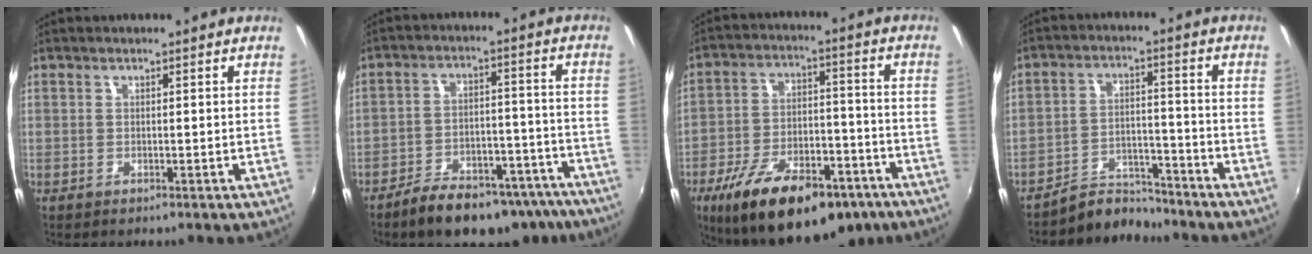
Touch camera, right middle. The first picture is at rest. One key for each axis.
{"total": 18.6, "fx": -14.9, "fy": 7.4, "fz": 8.4, "tx": -0.145, "ty": 0.012, "tz": -0.186}
{"total": 23.2, "fx": -15.0, "fy": 10.0, "fz": 14.5, "tx": -0.258, "ty": -0.015, "tz": -0.219}
{"total": 7.1, "fx": -6.9, "fy": 1.7, "fz": 0.1, "tx": -0.012, "ty": 0.021, "tz": -0.114}